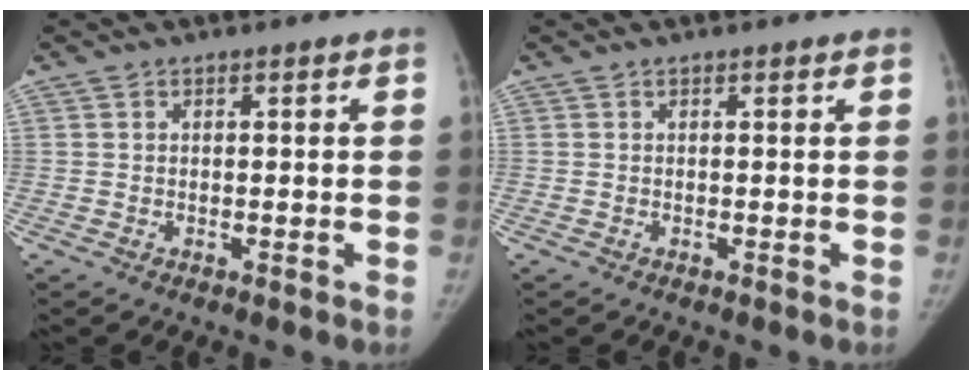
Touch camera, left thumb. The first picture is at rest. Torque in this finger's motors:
{"motor_torque": [0.00, 0.00, 0.11, -0.07, 0.00]}